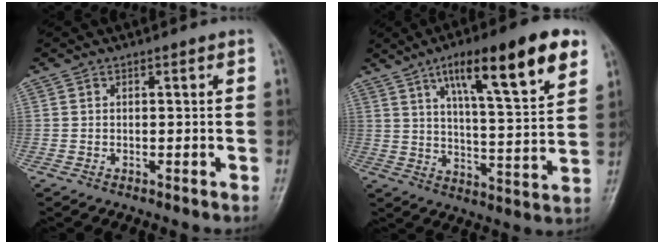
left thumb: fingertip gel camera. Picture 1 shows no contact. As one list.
[{"total": 19.6, "force": [10.4, 4.3, 16.0], "torque": [-0.219, -0.031, 0.159]}]